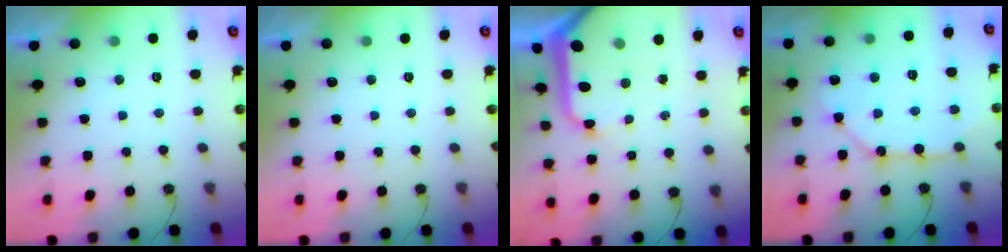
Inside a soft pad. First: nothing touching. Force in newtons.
{"total": 0.0}
{"total": 14.6, "press": 14.5, "slide": 1.9}
{"total": 9.9, "press": 9.8, "slide": 0.9}